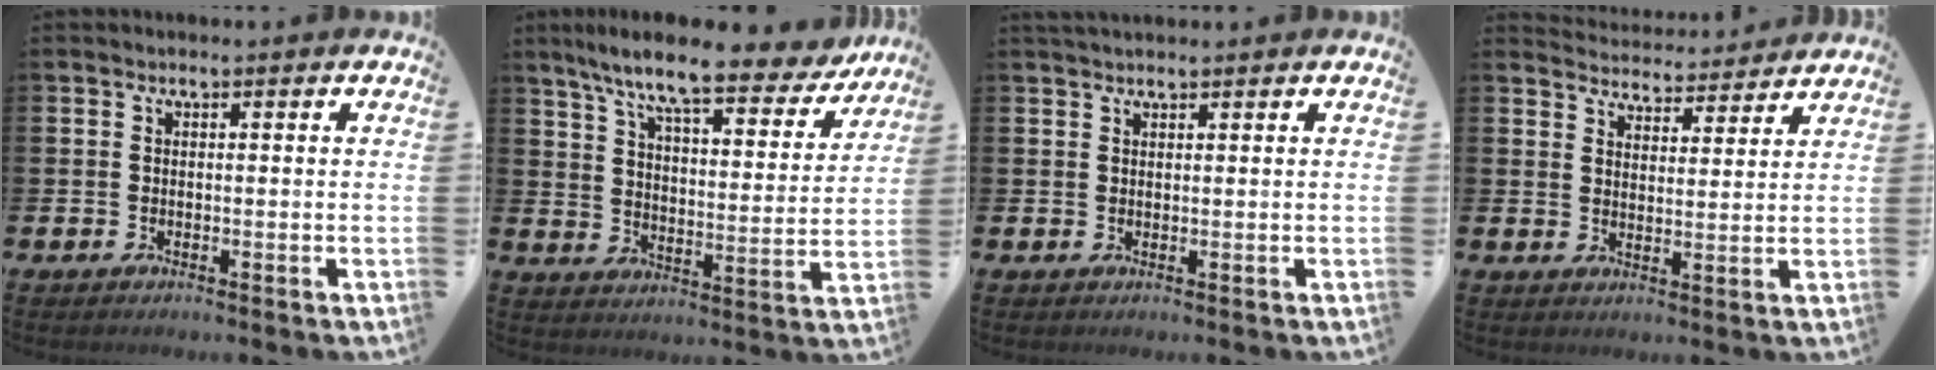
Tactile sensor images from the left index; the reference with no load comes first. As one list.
[{"total": 10.2, "force": [8.8, 1.3, 5.1], "torque": [-0.118, -0.051, 0.146]}, {"total": 1.3, "force": [1.3, 0.2, 0.4], "torque": [-0.005, 0.001, 0.022]}, {"total": 4.4, "force": [4.4, 0.6, -0.3], "torque": [-0.005, -0.034, 0.076]}]